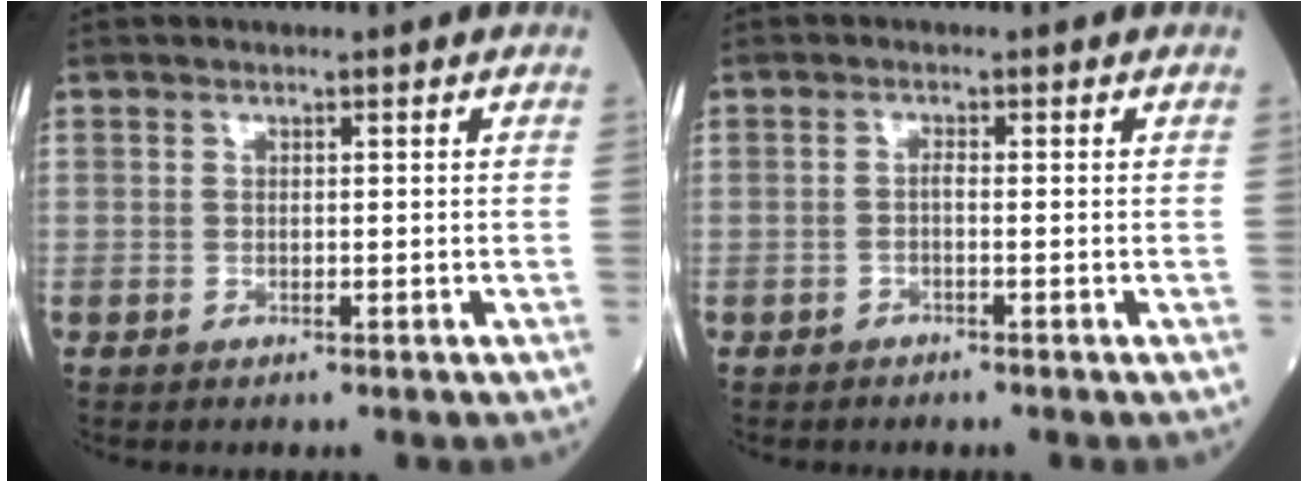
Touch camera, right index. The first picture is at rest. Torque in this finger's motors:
{"motor_torque": [0.03, 0.03, 0.08, 0.03]}